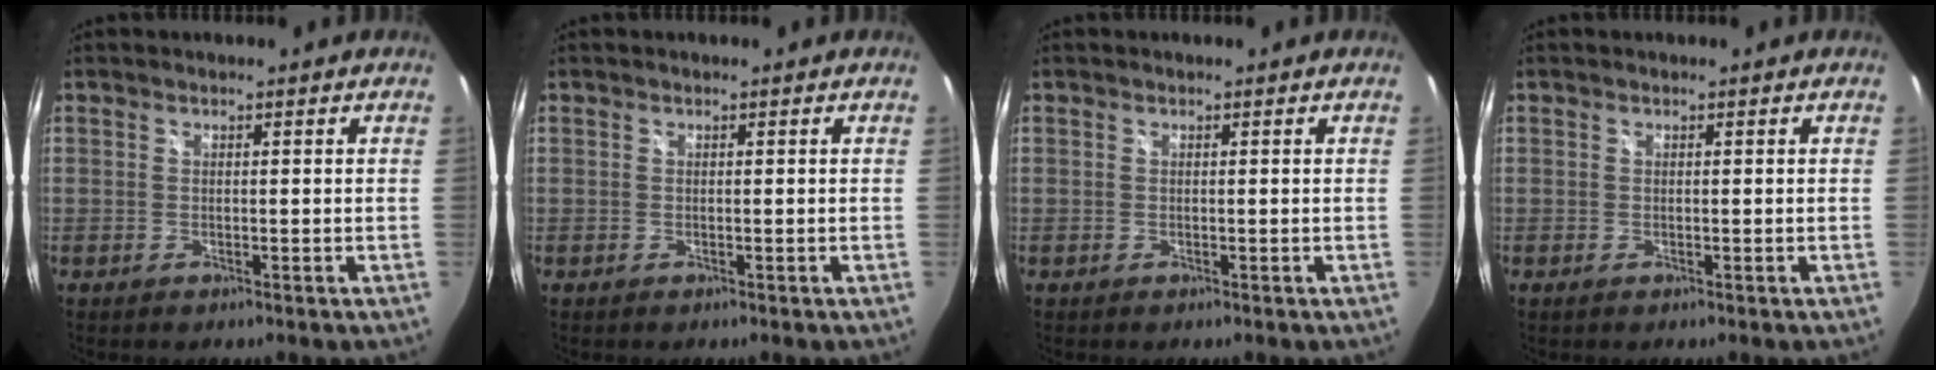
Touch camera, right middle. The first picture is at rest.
{"total": 0.0}
{"total": 0.0}
{"total": 0.0}